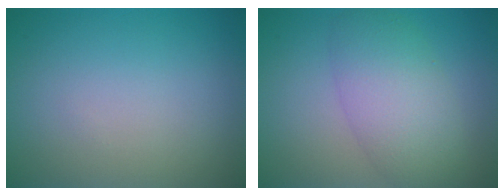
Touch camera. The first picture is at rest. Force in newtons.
{"total": 5.6, "press": 5.6, "slide": 0.1}